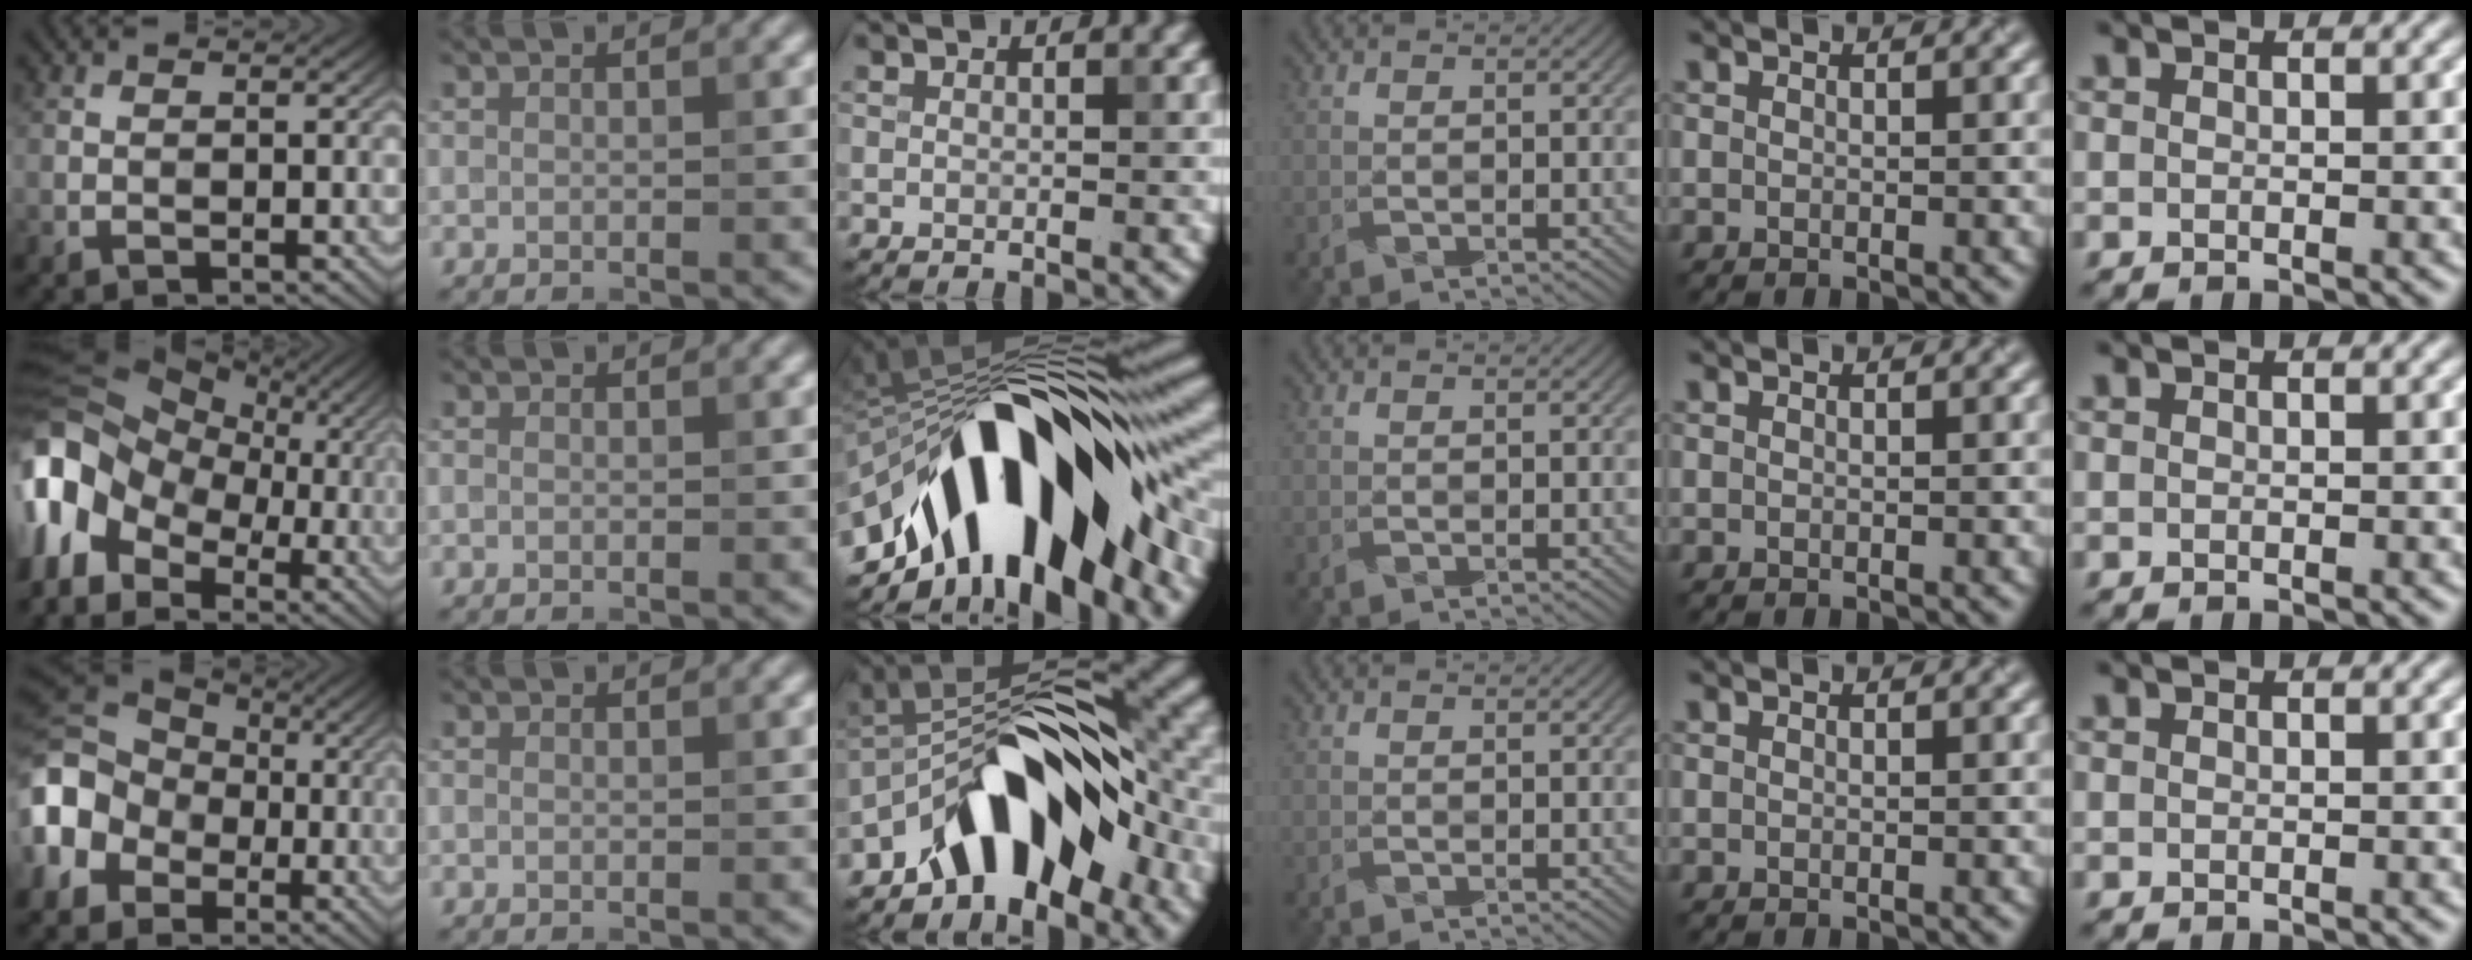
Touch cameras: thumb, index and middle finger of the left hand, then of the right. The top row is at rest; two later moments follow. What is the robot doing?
{"motion": "wrap", "object": "string"}